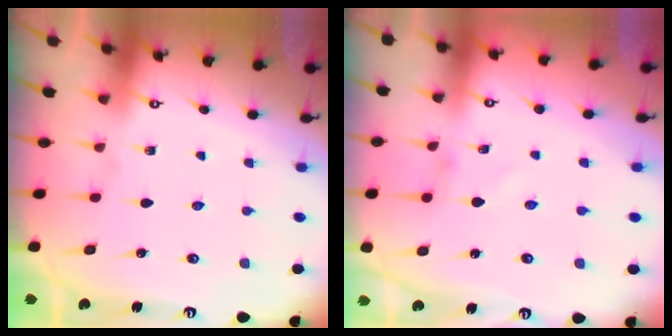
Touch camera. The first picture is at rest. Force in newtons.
{"total": 0.8, "press": 0.8, "slide": 0.0}